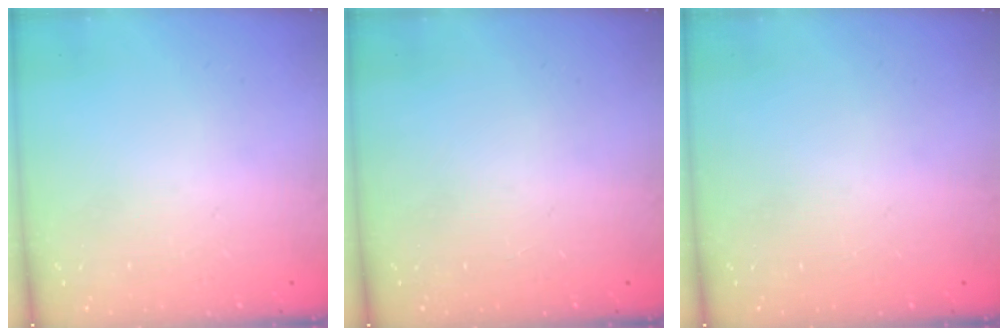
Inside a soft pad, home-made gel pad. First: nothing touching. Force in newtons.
{"total": 0.0}
{"total": 0.0}